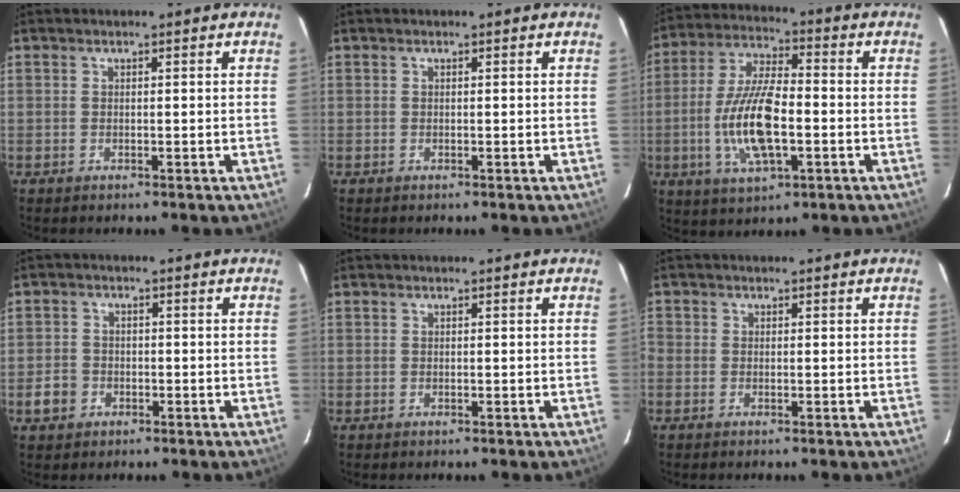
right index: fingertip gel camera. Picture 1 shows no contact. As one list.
[{"total": 0.0}, {"total": 14.5, "force": [-3.2, 5.4, 13.1], "torque": [-0.271, -0.003, -0.058]}, {"total": 4.1, "force": [-1.7, 3.6, 0.9], "torque": [-0.024, 0.013, -0.027]}, {"total": 0.0}, {"total": 0.8, "force": [-0.5, 0.4, 0.6], "torque": [-0.018, 0.000, -0.013]}]